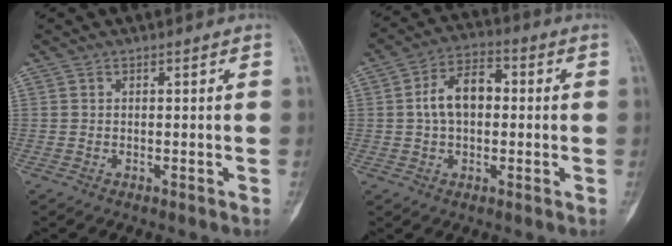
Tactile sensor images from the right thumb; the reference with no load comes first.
{"total": 9.0, "force": [0.5, 5.7, 6.9], "torque": [-0.109, 0.026, 0.002]}